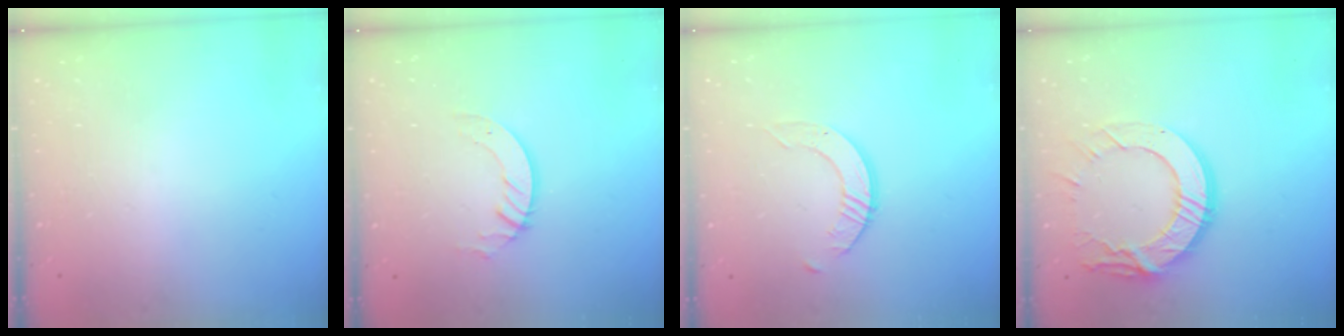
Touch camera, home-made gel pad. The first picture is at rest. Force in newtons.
{"total": 2.8, "press": 2.8, "slide": 0.2}
{"total": 4.0, "press": 4.0, "slide": 0.1}
{"total": 15.0, "press": 14.9, "slide": 1.5}